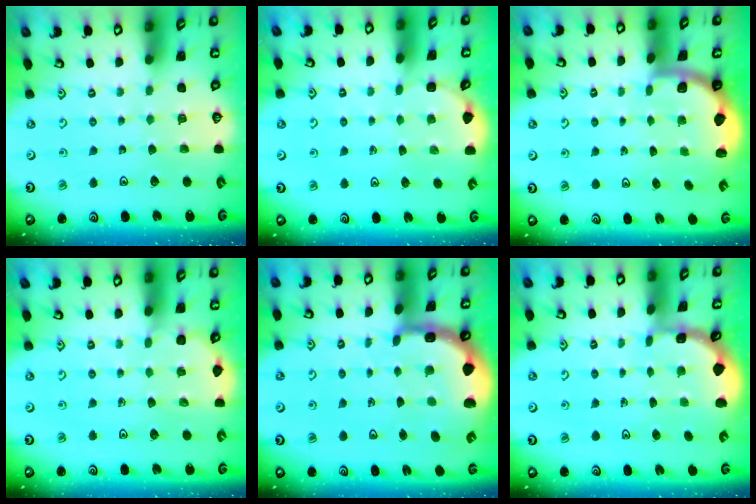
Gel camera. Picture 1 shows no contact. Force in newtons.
{"total": 1.8, "press": 1.7, "slide": 0.0}
{"total": 1.7, "press": 1.7, "slide": 0.3}
{"total": 2.4, "press": 2.4, "slide": 0.1}
{"total": 4.6, "press": 4.5, "slide": 1.1}
{"total": 1.6, "press": 1.5, "slide": 0.2}